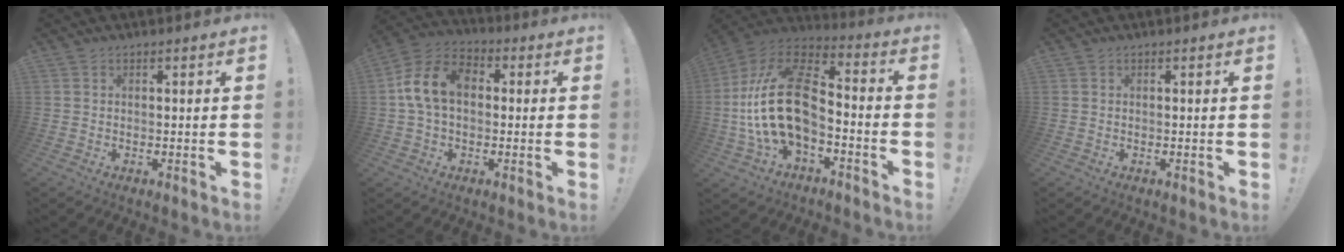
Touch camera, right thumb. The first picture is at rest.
{"total": 12.8, "force": [1.4, 8.7, 9.3], "torque": [-0.177, 0.018, 0.029]}
{"total": 21.5, "force": [-3.0, 12.7, 17.1], "torque": [-0.343, 0.029, -0.046]}
{"total": 0.0}